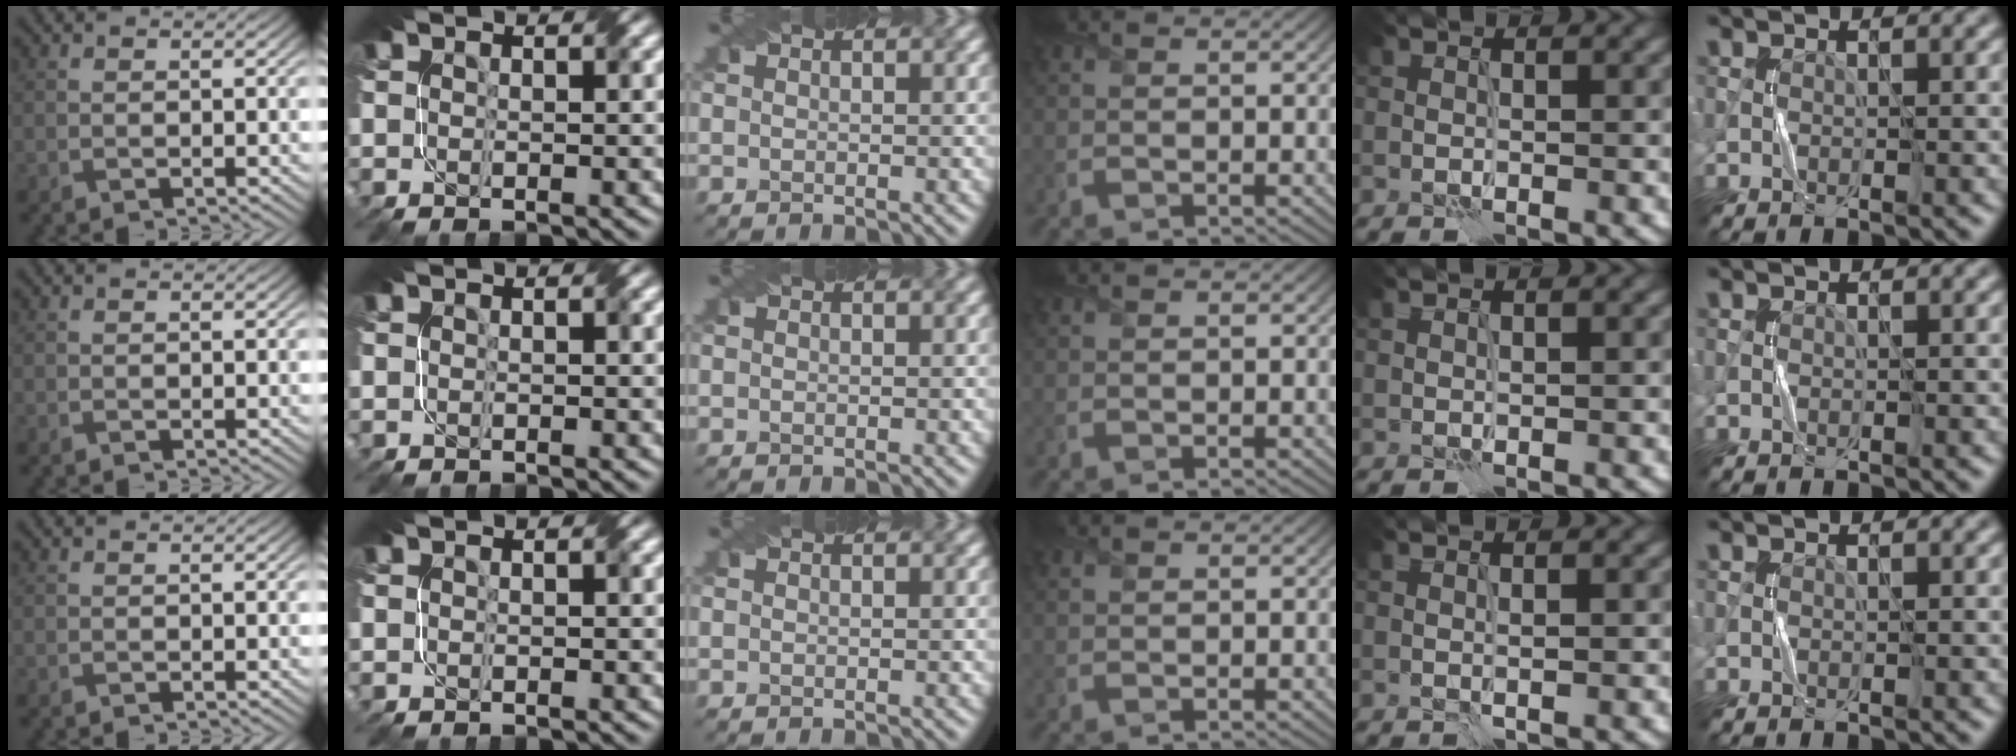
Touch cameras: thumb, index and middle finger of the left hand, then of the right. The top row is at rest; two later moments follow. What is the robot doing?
{"motion": "fold", "object": "napkin"}